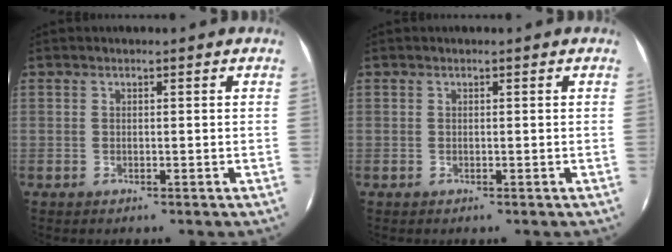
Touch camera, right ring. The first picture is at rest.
{"total": 0.0}